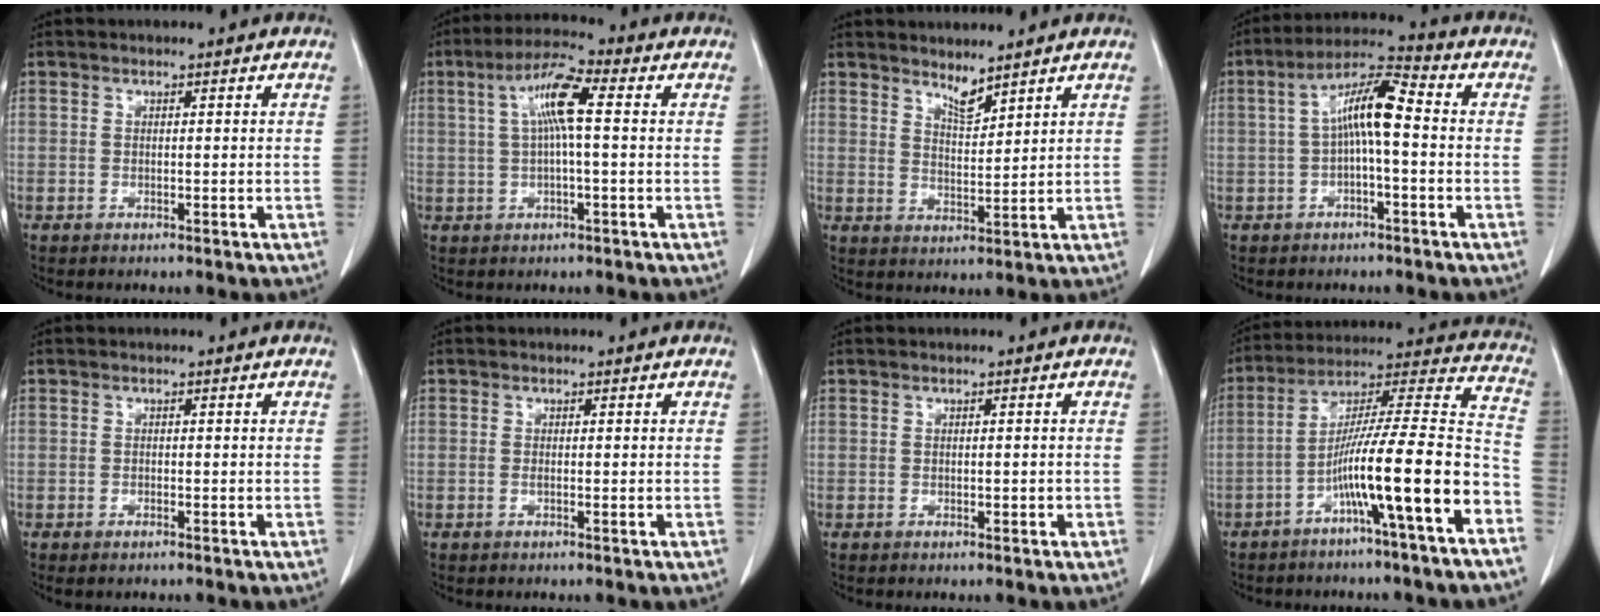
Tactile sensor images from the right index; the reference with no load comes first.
{"total": 7.5, "force": [1.4, 0.8, 7.4], "torque": [-0.144, 0.019, 0.022]}
{"total": 3.3, "force": [3.0, 0.4, 1.3], "torque": [-0.027, -0.010, 0.059]}
{"total": 8.4, "force": [0.1, 1.5, 8.3], "torque": [-0.156, 0.030, -0.004]}
{"total": 0.9, "force": [-0.6, 0.3, 0.5], "torque": [-0.013, -0.003, -0.006]}
{"total": 0.7, "force": [-0.2, 0.1, 0.7], "torque": [-0.014, -0.002, -0.002]}
{"total": 0.7, "force": [-0.2, 0.4, 0.6], "torque": [-0.010, 0.000, 0.000]}
{"total": 16.8, "force": [-7.5, -0.3, 15.0], "torque": [-0.243, 0.016, -0.126]}